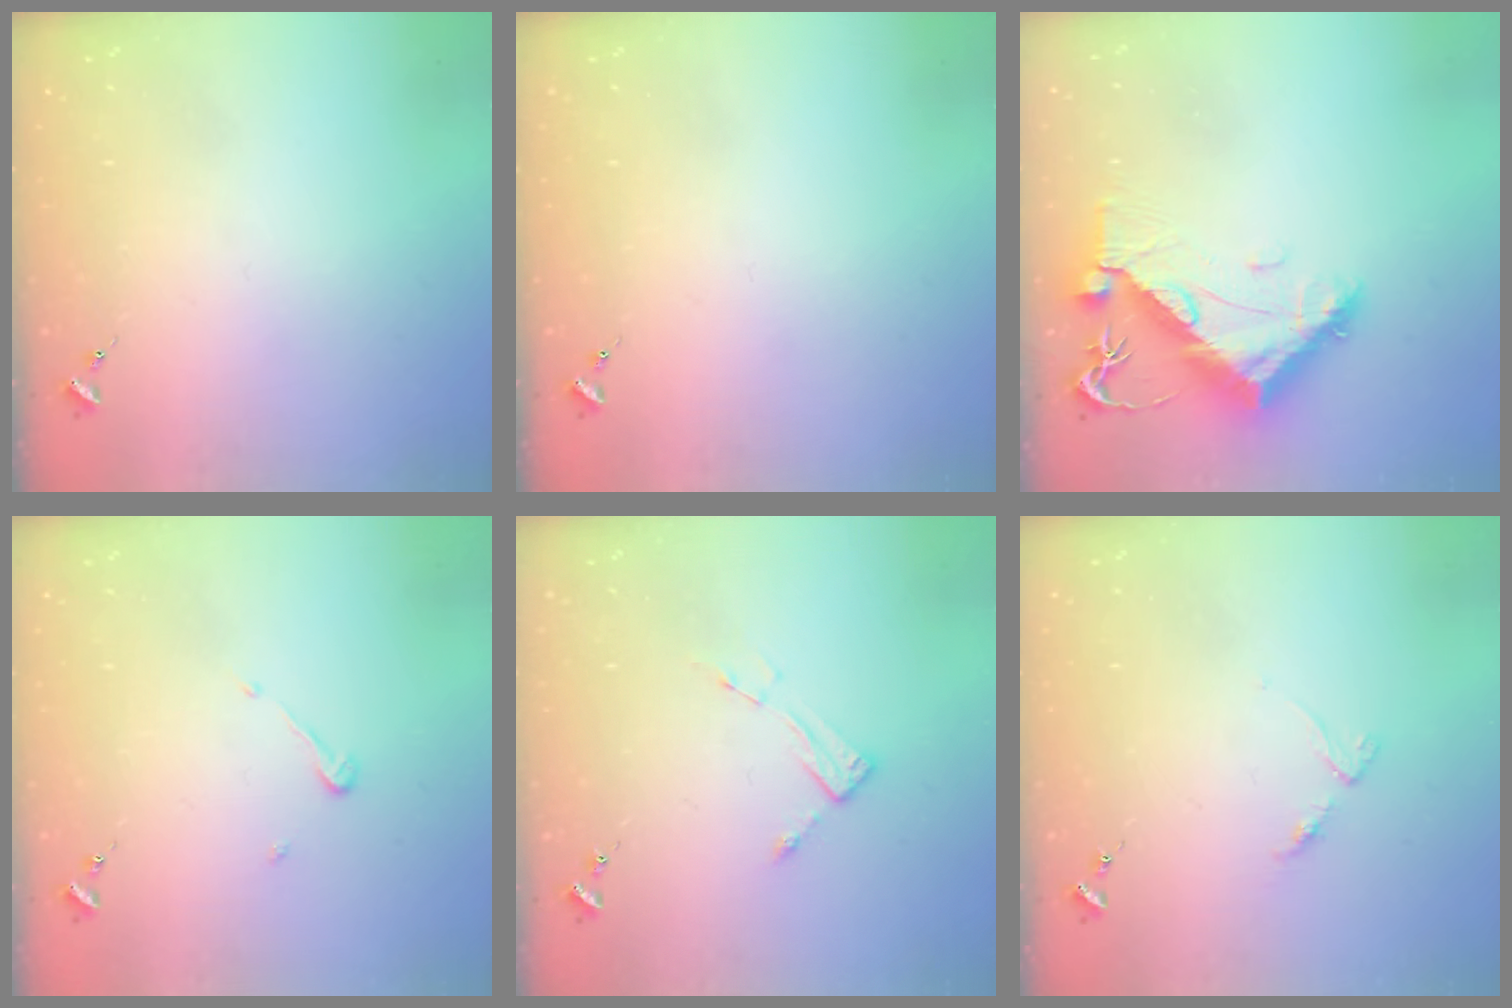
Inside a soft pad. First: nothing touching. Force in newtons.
{"total": 0.0}
{"total": 11.0, "press": 10.9, "slide": 1.0}
{"total": 3.7, "press": 3.7, "slide": 0.3}
{"total": 4.8, "press": 4.7, "slide": 0.3}
{"total": 4.0, "press": 3.9, "slide": 0.4}